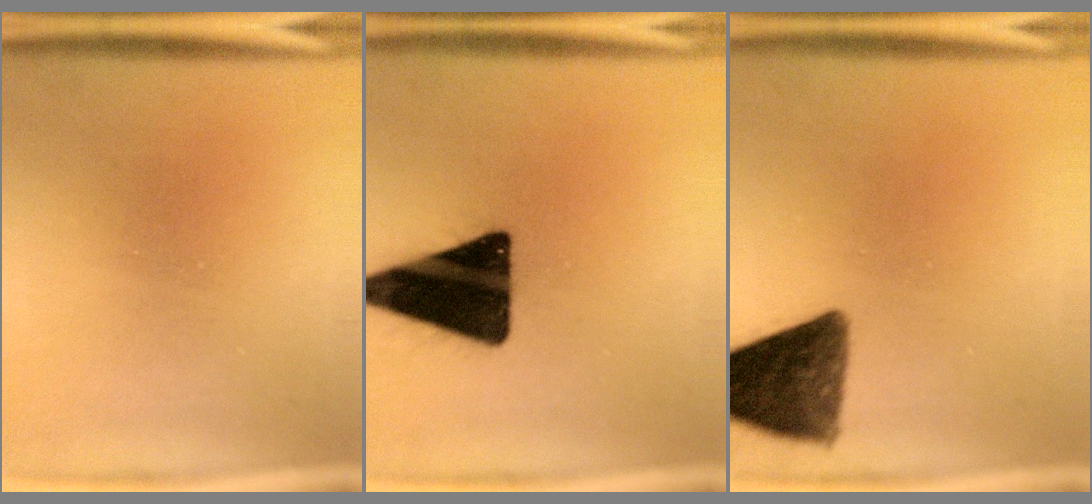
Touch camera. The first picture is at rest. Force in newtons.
{"total": 19.2}
{"total": 11.4}